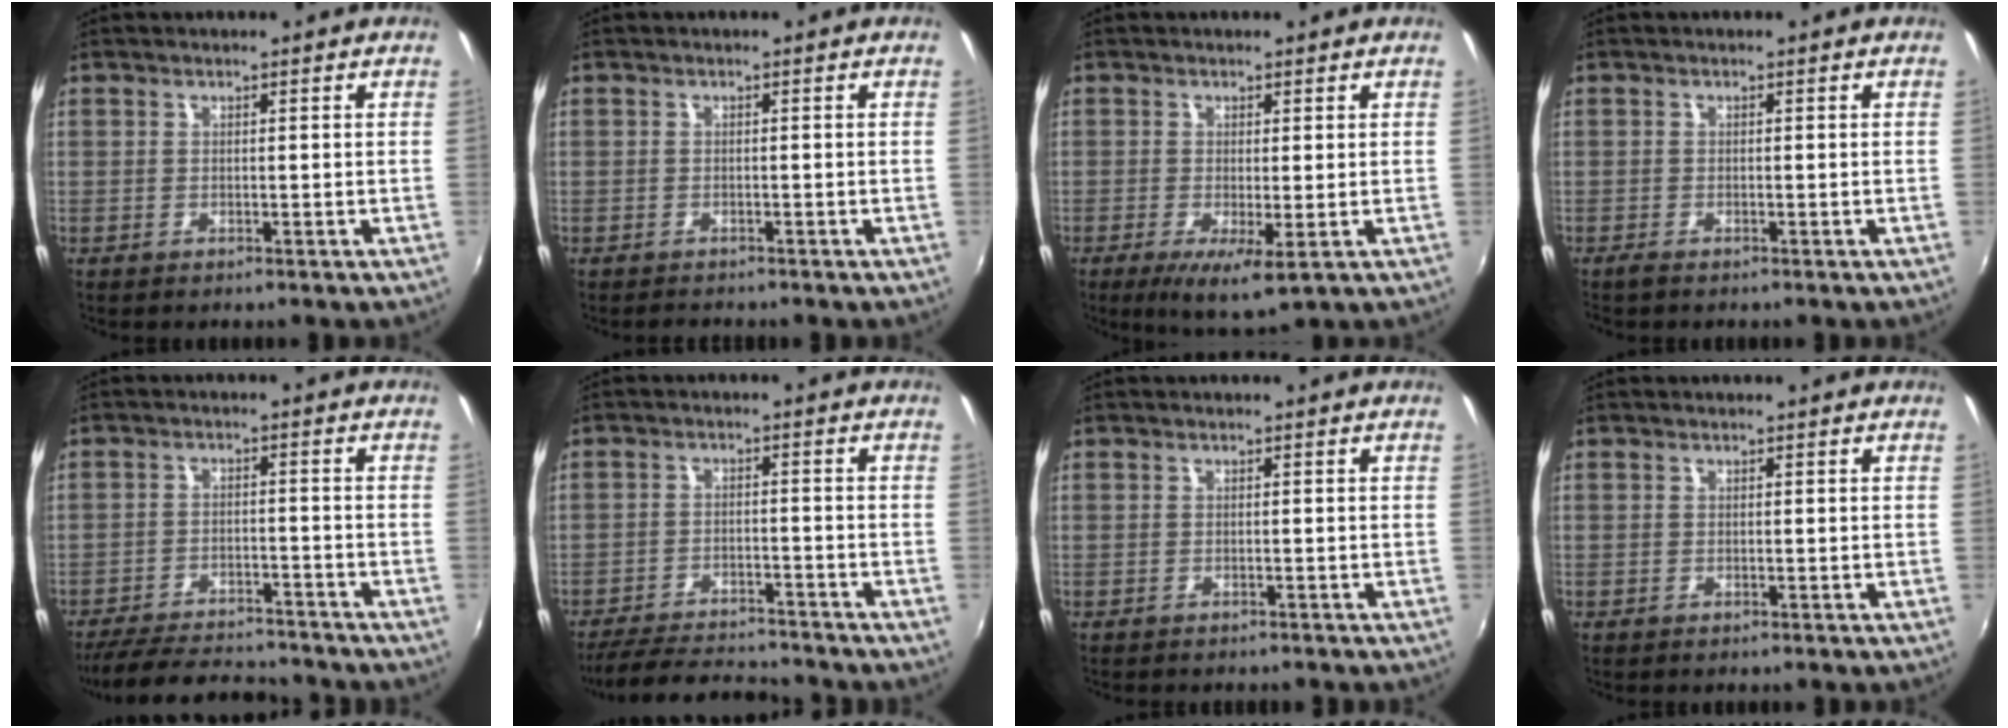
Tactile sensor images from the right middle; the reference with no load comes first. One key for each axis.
{"total": 1.3, "fx": -1.3, "fy": 0.2, "fz": 0.1, "tx": -0.007, "ty": -0.003, "tz": -0.021}
{"total": 5.5, "fx": -1.7, "fy": 1.1, "fz": 5.1, "tx": -0.095, "ty": -0.019, "tz": -0.023}
{"total": 1.1, "fx": -1.0, "fy": 0.2, "fz": 0.5, "tx": -0.010, "ty": -0.005, "tz": -0.020}
{"total": 15.7, "fx": -14.0, "fy": 3.7, "fz": 6.0, "tx": -0.136, "ty": -0.005, "tz": -0.206}
{"total": 13.1, "fx": -12.0, "fy": 2.5, "fz": 4.6, "tx": -0.113, "ty": -0.004, "tz": -0.183}
{"total": 1.8, "fx": -1.6, "fy": 0.3, "fz": 0.5, "tx": -0.016, "ty": -0.009, "tz": -0.023}
{"total": 0.0}